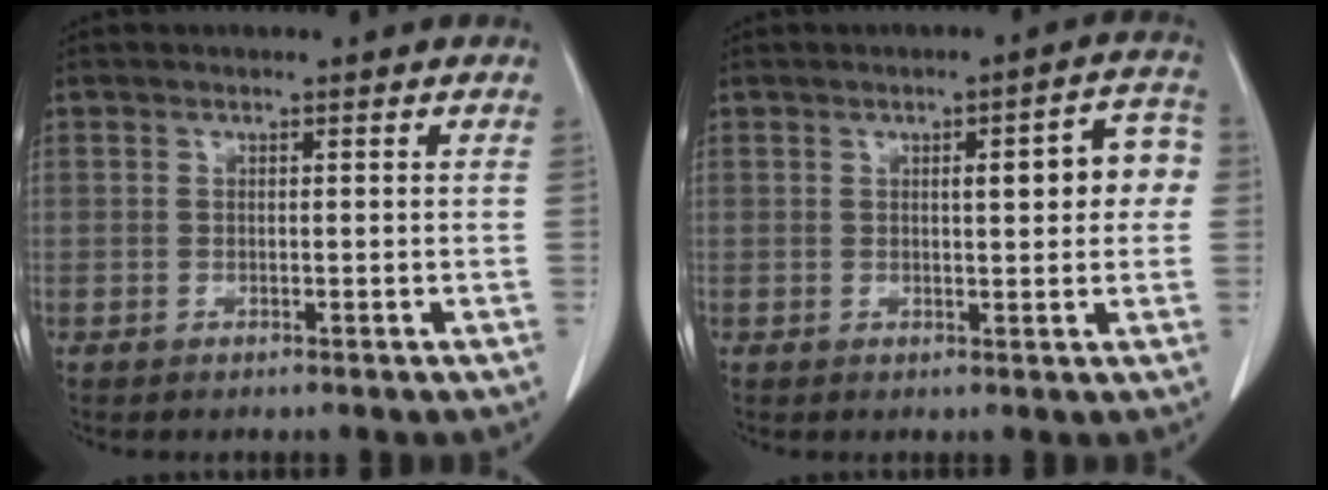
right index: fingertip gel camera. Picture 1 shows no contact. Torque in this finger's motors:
{"motor_torque": [0.15, 0.08, 0.16, 0.03]}